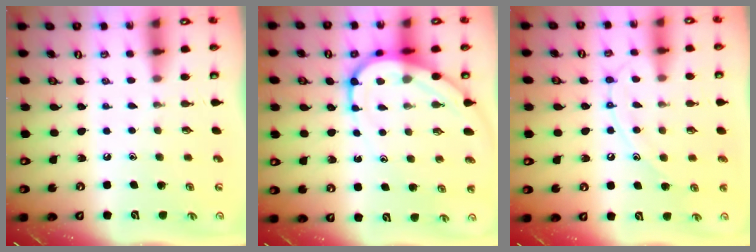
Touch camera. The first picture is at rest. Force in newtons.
{"total": 10.9, "press": 10.8, "slide": 1.0}
{"total": 10.7, "press": 10.7, "slide": 1.0}